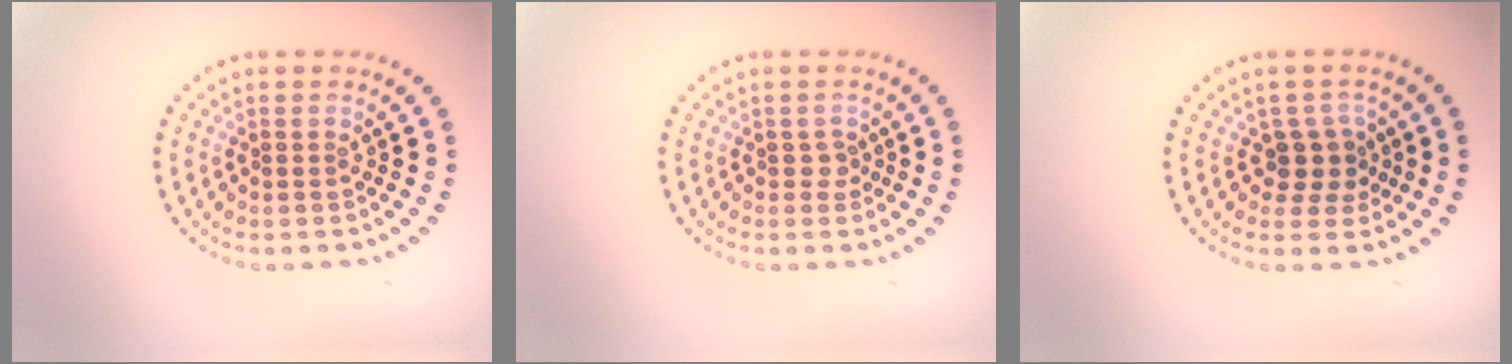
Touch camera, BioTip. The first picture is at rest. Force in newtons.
{"total": 0.9, "press": 0.7, "slide": 0.7}
{"total": 2.5, "press": 2.0, "slide": 1.4}